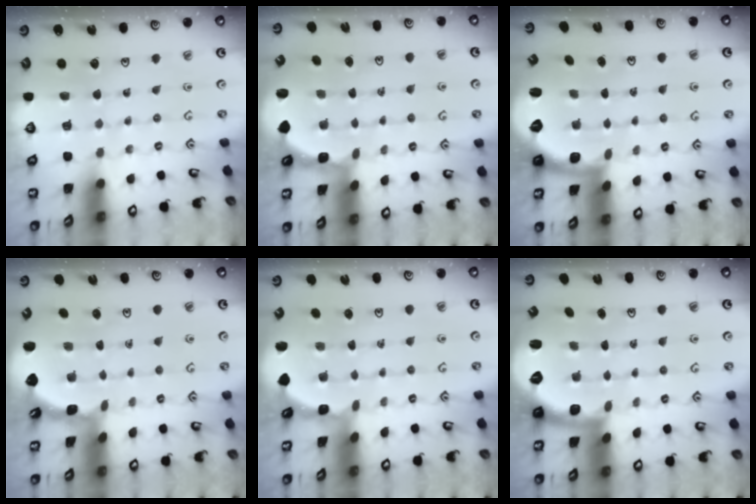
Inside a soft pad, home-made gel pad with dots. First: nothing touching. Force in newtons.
{"total": 2.4, "press": 1.7, "slide": 1.6}
{"total": 1.7, "press": 1.6, "slide": 0.4}
{"total": 1.3, "press": 1.3, "slide": 0.1}
{"total": 1.7, "press": 1.7, "slide": 0.2}
{"total": 1.9, "press": 1.8, "slide": 0.4}